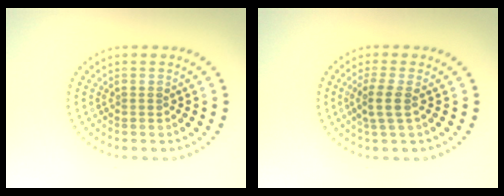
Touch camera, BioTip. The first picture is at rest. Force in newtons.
{"total": 2.3, "press": 2.0, "slide": 1.2}